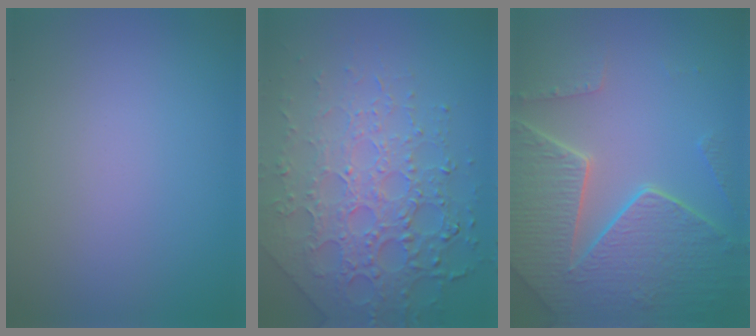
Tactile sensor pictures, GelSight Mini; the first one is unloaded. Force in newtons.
{"total": 8.0, "press": 5.5, "slide": 5.7}
{"total": 7.8, "press": 5.6, "slide": 5.4}